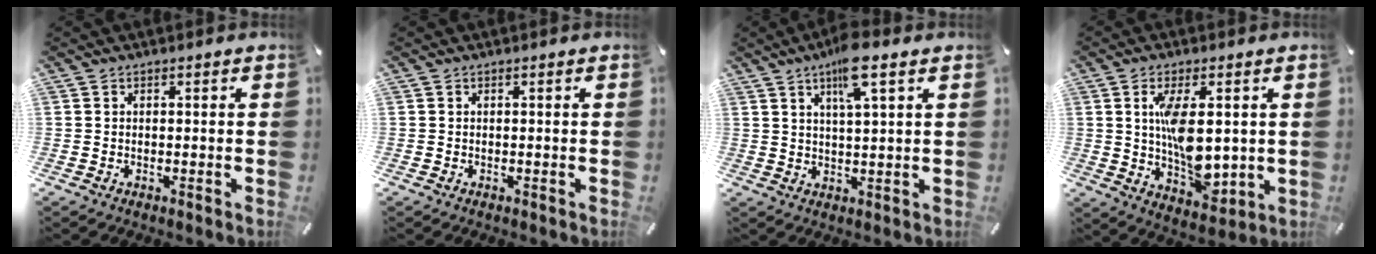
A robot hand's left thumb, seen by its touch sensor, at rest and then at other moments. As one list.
[{"total": 0.0}, {"total": 8.5, "force": [5.0, 1.7, 6.7], "torque": [-0.125, -0.003, 0.082]}, {"total": 11.8, "force": [1.4, 6.1, 9.9], "torque": [-0.175, -0.010, 0.023]}]